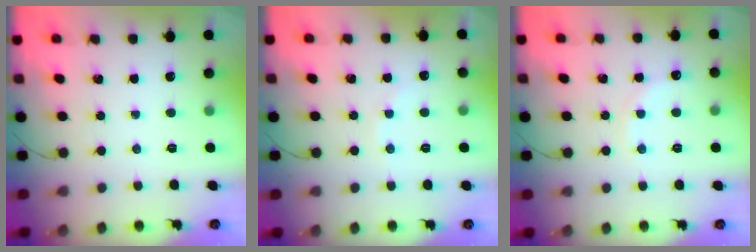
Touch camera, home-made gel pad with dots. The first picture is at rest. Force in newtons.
{"total": 5.0, "press": 5.0, "slide": 0.9}
{"total": 5.8, "press": 5.6, "slide": 1.4}